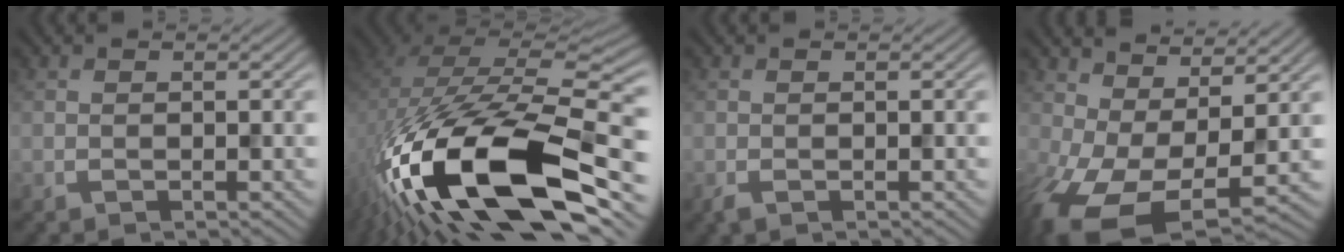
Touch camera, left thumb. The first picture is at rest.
{"total": 18.8, "force": [-7.9, 8.4, 14.8], "torque": [-0.301, -0.034, -0.124]}
{"total": 0.6, "force": [-0.4, 0.1, 0.5], "torque": [-0.015, -0.003, -0.007]}
{"total": 10.7, "force": [-1.6, 5.9, 8.8], "torque": [-0.189, -0.024, -0.018]}